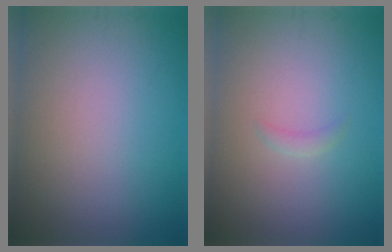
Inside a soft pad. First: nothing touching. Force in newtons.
{"total": 0.7, "press": 0.7, "slide": 0.1}